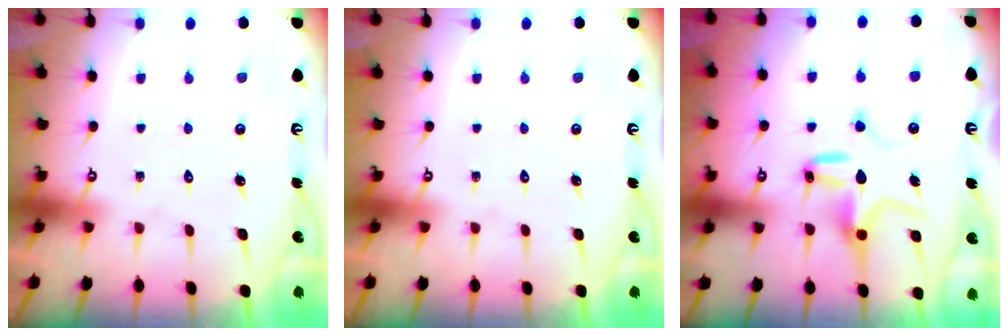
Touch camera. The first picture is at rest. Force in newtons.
{"total": 0.0}
{"total": 11.6, "press": 11.6, "slide": 0.3}